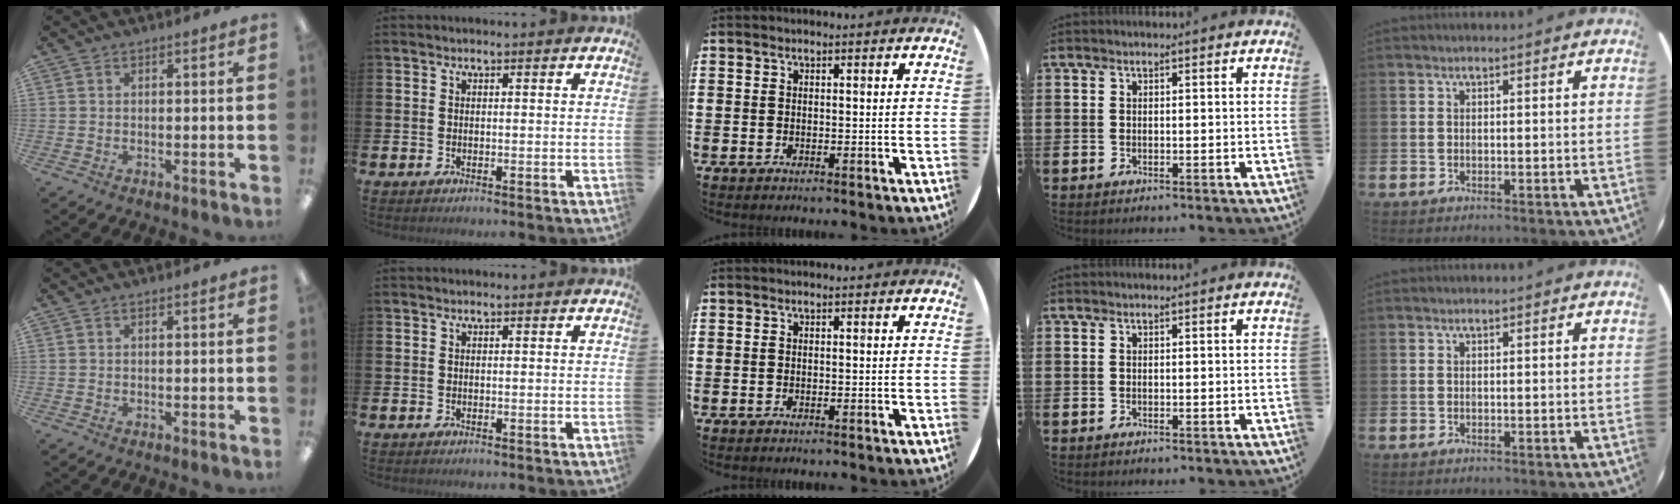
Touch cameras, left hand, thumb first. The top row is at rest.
{}